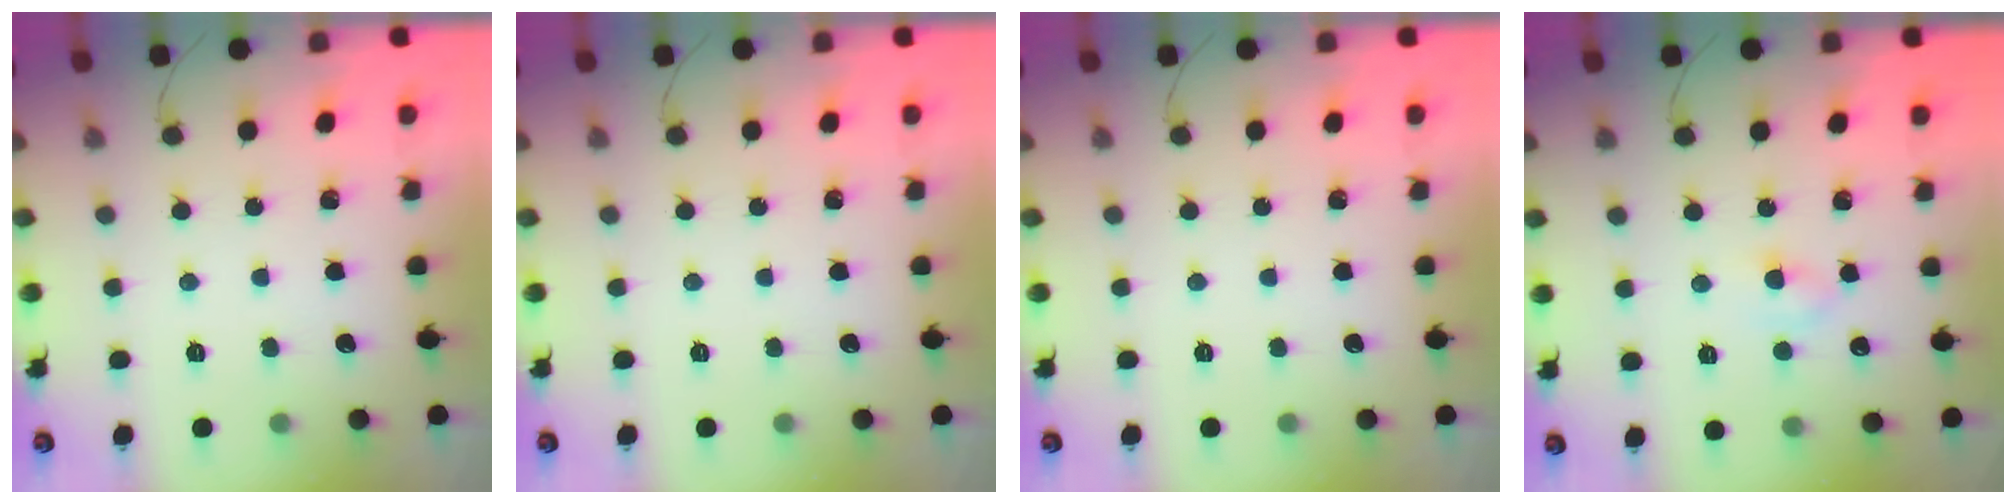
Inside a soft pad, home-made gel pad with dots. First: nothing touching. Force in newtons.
{"total": 0.0}
{"total": 0.0}
{"total": 2.8, "press": 2.6, "slide": 1.0}